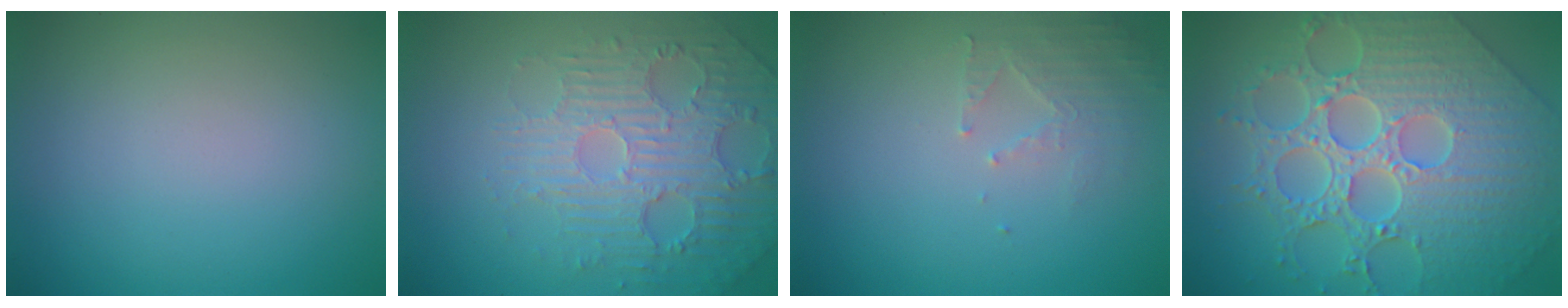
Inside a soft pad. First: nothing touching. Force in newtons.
{"total": 5.4, "press": 3.8, "slide": 3.9}
{"total": 2.0, "press": 1.9, "slide": 0.3}
{"total": 9.4, "press": 6.9, "slide": 6.3}